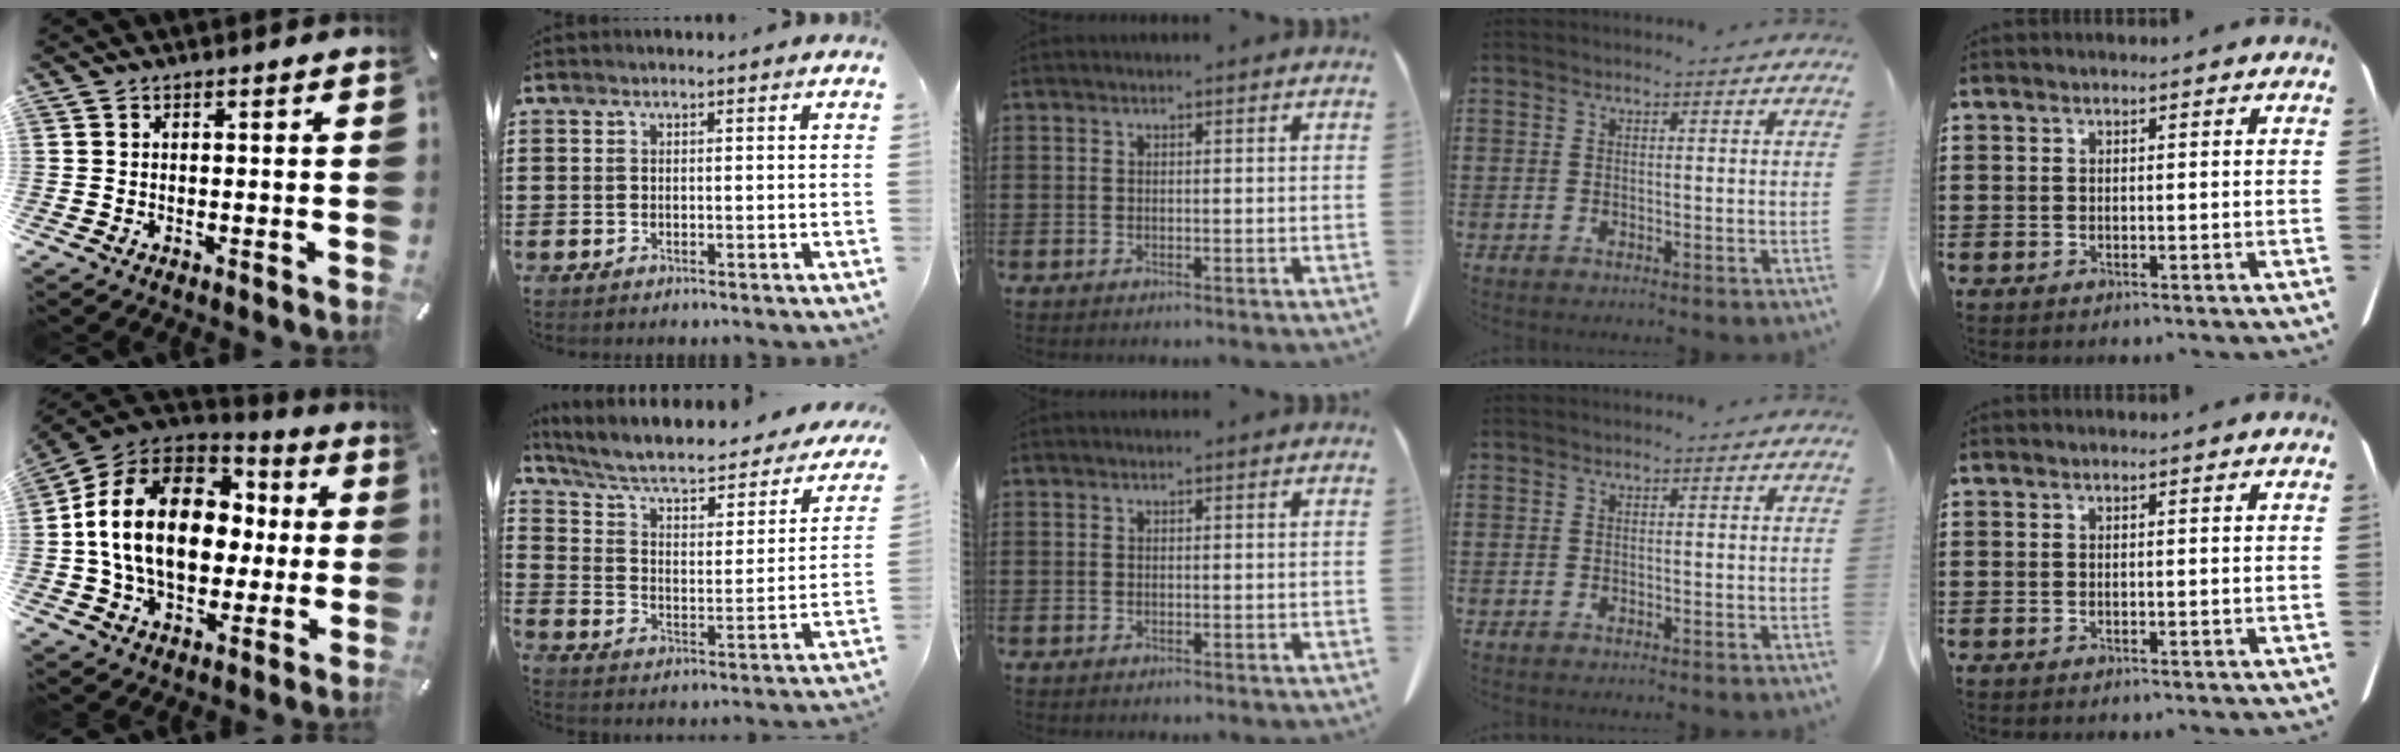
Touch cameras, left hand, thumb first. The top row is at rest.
{"thumb": {"total": 21.9, "force": [1.3, 15.8, 15.1], "torque": [-0.307, 0.018, 0.025]}, "index": {"total": 6.5, "force": [4.7, 2.0, 3.9], "torque": [-0.096, -0.033, 0.076]}}